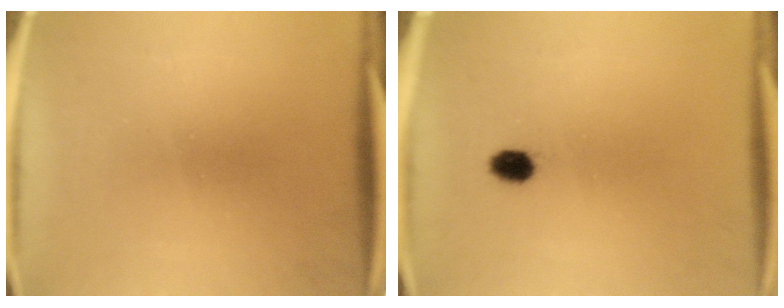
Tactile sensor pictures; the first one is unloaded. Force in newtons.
{"total": 2.7}